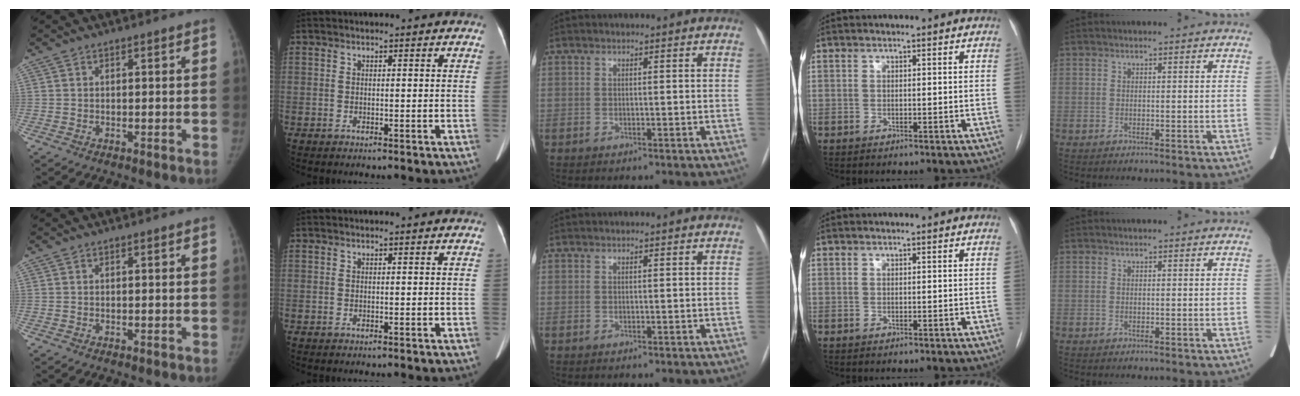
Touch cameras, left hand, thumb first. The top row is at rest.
{}